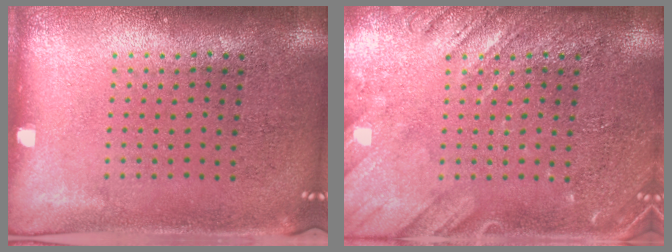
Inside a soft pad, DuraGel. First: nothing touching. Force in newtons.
{"total": 2.9, "press": 2.8, "slide": 0.3}